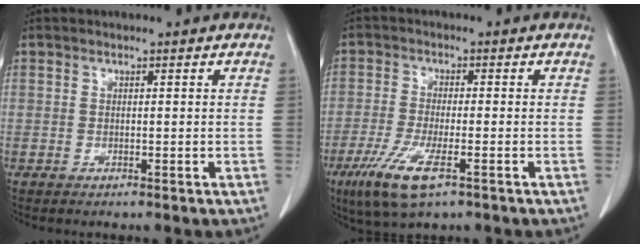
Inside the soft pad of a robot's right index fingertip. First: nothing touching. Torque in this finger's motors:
{"motor_torque": [0.76, -0.61, 0.49, 0.17]}